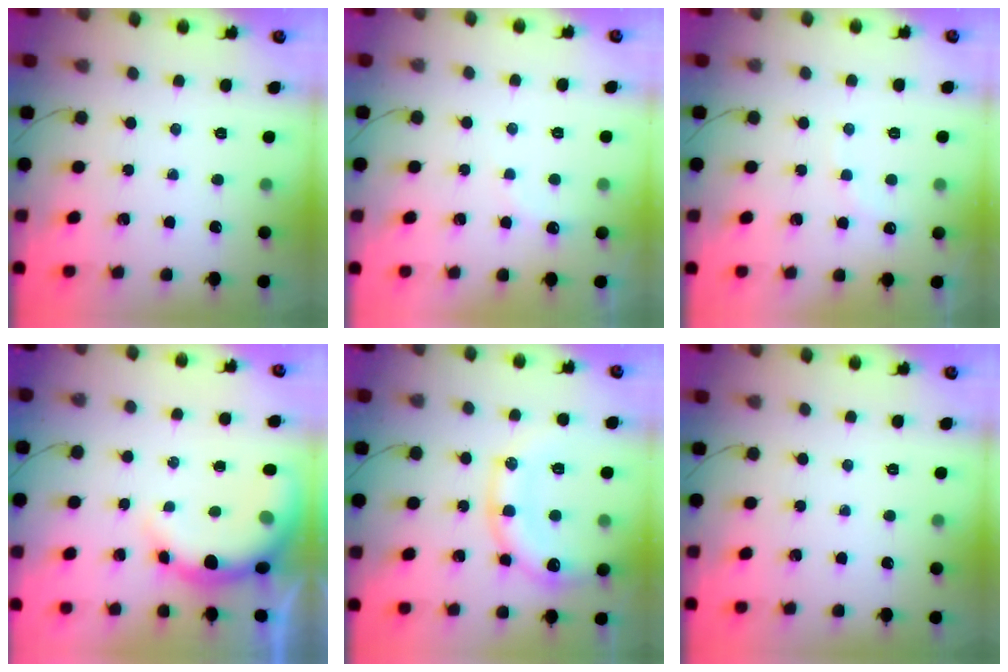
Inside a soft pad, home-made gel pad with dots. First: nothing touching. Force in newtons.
{"total": 3.9, "press": 3.8, "slide": 0.8}
{"total": 6.3, "press": 6.2, "slide": 1.1}
{"total": 9.5, "press": 9.3, "slide": 1.8}
{"total": 17.1, "press": 16.8, "slide": 2.8}
{"total": 0.0}